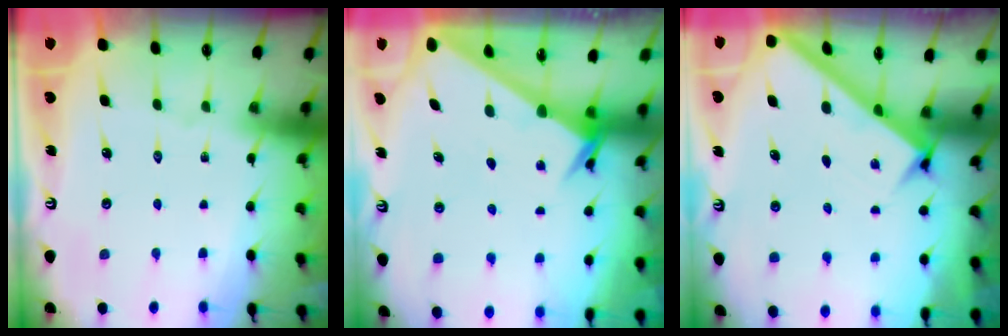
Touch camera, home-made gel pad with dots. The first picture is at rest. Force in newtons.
{"total": 2.1, "press": 2.1, "slide": 0.3}
{"total": 2.8, "press": 2.7, "slide": 0.4}